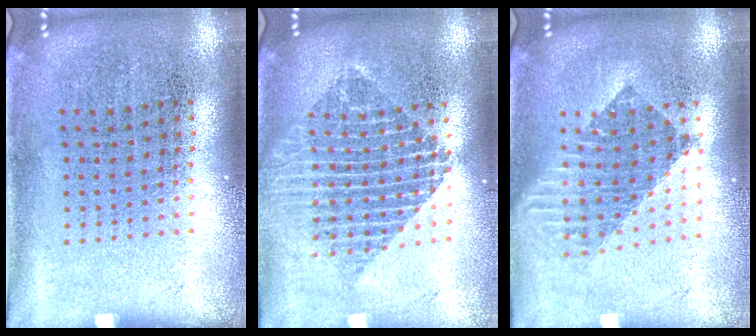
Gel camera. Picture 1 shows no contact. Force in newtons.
{"total": 2.1, "press": 1.7, "slide": 1.2}
{"total": 1.6, "press": 1.4, "slide": 0.9}